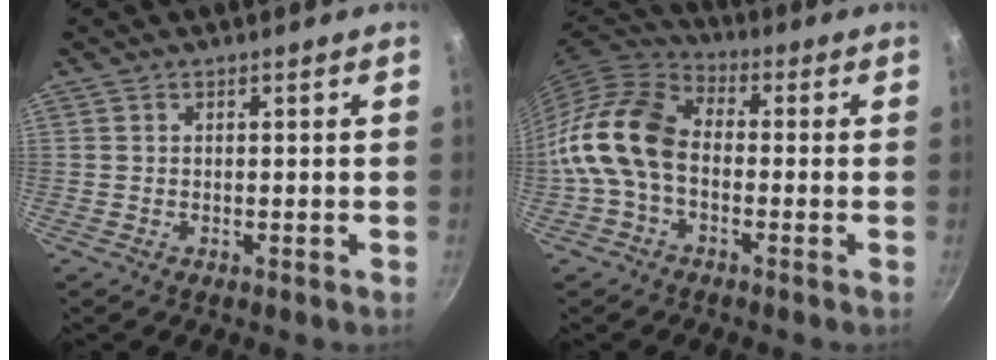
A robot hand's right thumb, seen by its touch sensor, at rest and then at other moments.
{"total": 13.1, "force": [-2.1, 8.7, 9.5], "torque": [-0.169, 0.037, -0.064]}